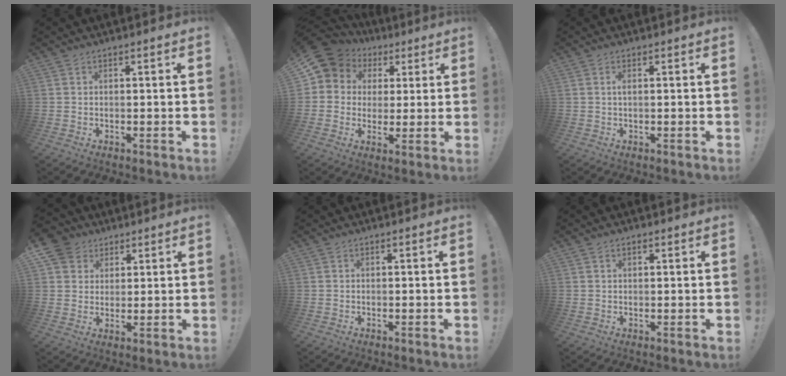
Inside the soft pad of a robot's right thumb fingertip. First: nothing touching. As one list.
[{"total": 9.0, "force": [3.5, 7.9, 2.4], "torque": [-0.035, -0.017, 0.073]}, {"total": 0.9, "force": [0.0, 0.1, 0.9], "torque": [-0.020, 0.001, 0.000]}, {"total": 7.7, "force": [4.2, 6.3, 1.3], "torque": [-0.024, -0.021, 0.086]}, {"total": 0.0}, {"total": 0.9, "force": [0.7, 0.5, 0.3], "torque": [0.002, -0.003, 0.012]}]